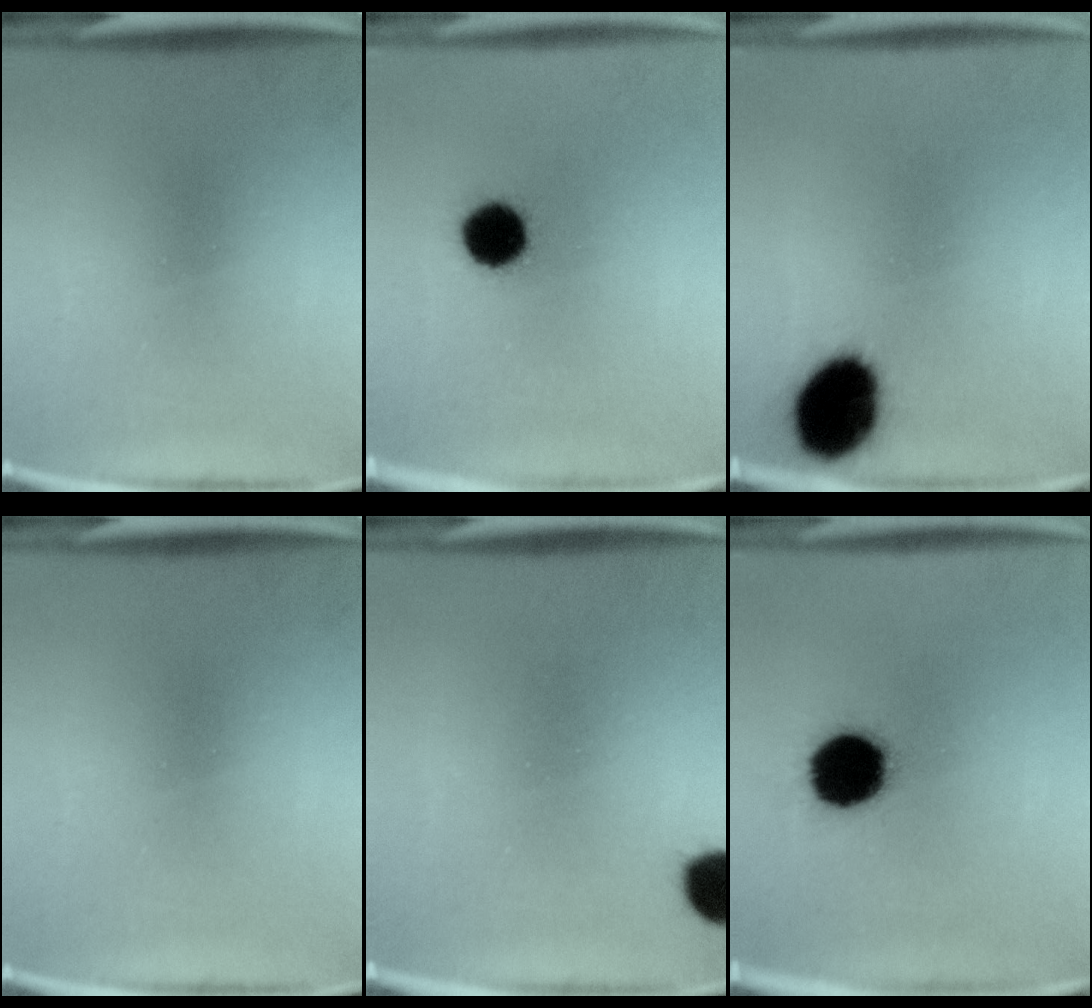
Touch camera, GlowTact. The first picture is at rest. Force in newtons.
{"total": 10.5}
{"total": 15.2}
{"total": 0.0}
{"total": 6.5}
{"total": 16.3}